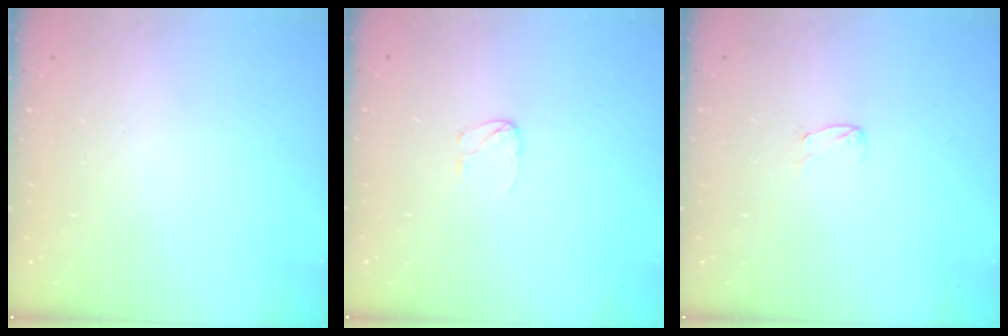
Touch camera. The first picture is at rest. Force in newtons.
{"total": 3.0, "press": 3.0, "slide": 0.2}
{"total": 3.8, "press": 3.8, "slide": 0.4}